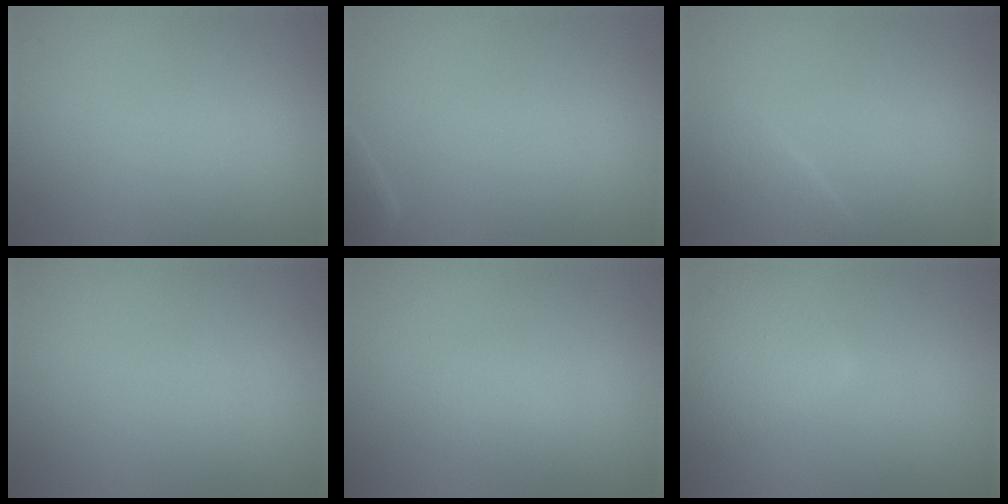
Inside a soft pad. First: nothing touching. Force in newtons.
{"total": 1.2, "press": 1.2, "slide": 0.1}
{"total": 1.4, "press": 1.4, "slide": 0.1}
{"total": 0.0}
{"total": 1.0, "press": 1.0, "slide": 0.0}
{"total": 3.8, "press": 3.8, "slide": 0.2}